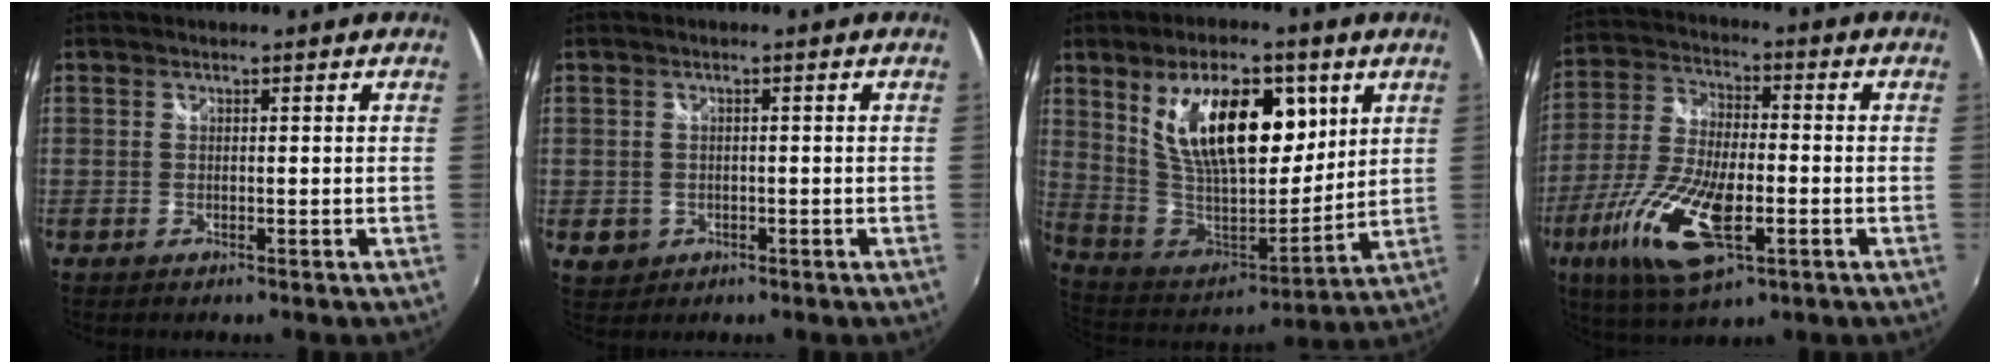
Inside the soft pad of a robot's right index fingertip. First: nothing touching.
{"total": 3.3, "force": [-0.7, 3.1, 0.7], "torque": [-0.018, 0.000, -0.003]}
{"total": 22.6, "force": [8.4, 10.9, 17.9], "torque": [-0.318, 0.005, 0.161]}
{"total": 16.3, "force": [-6.5, 6.0, 13.7], "torque": [-0.289, -0.028, -0.121]}